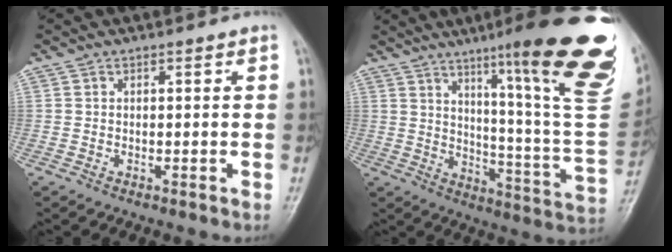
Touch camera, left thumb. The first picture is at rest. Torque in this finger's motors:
{"motor_torque": [1.24, -0.13, 1.43, -1.33, 0.31]}